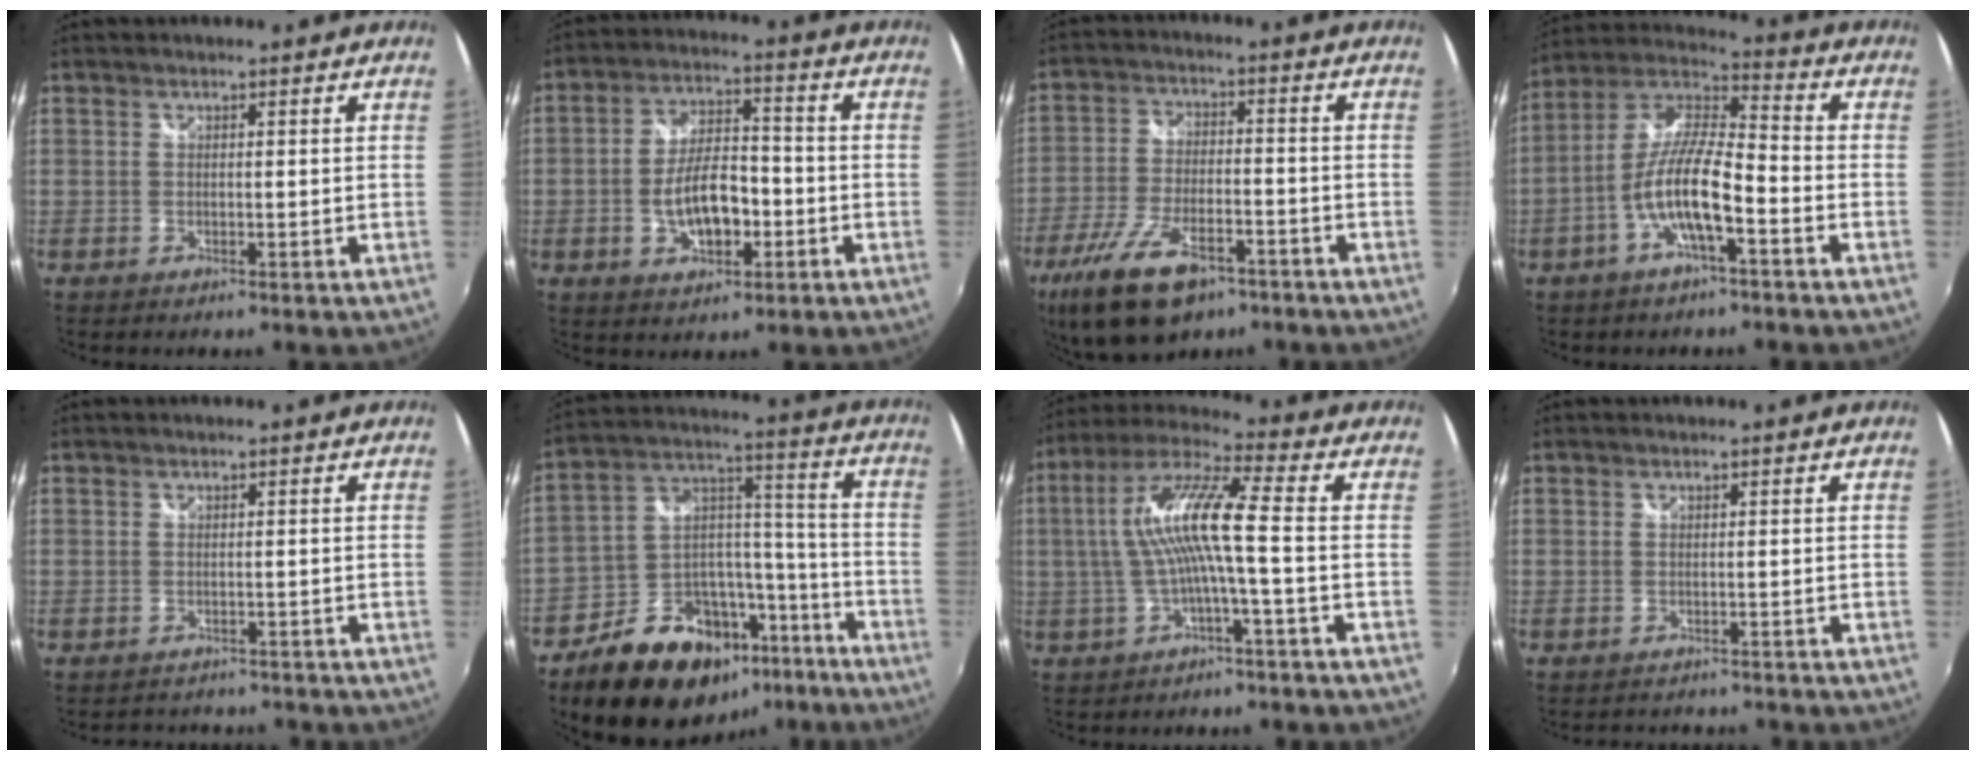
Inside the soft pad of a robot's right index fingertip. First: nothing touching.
{"total": 9.8, "force": [-2.9, 4.8, 8.1], "torque": [-0.153, 0.010, -0.040]}
{"total": 15.5, "force": [-9.8, 6.9, 9.8], "torque": [-0.216, -0.030, -0.174]}
{"total": 11.5, "force": [-4.7, 2.6, 10.2], "torque": [-0.211, 0.004, -0.089]}
{"total": 3.7, "force": [-3.1, 2.0, 0.5], "torque": [-0.004, 0.000, -0.042]}
{"total": 21.1, "force": [-13.7, 12.7, 9.8], "torque": [-0.186, 0.067, -0.191]}
{"total": 11.3, "force": [-1.0, 0.2, 11.3], "torque": [-0.223, 0.014, -0.014]}
{"total": 1.6, "force": [-1.3, 1.0, 0.1], "torque": [-0.005, -0.002, -0.018]}